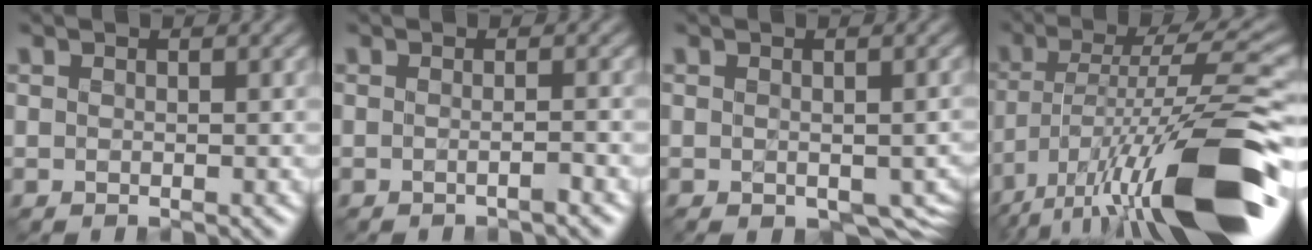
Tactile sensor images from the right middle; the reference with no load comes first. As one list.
[{"total": 0.8, "force": [-0.6, -0.4, 0.4], "torque": [-0.003, 0.001, -0.016]}, {"total": 4.4, "force": [-0.8, 2.9, 3.2], "torque": [-0.049, -0.020, -0.009]}, {"total": 15.1, "force": [-8.2, 2.2, 12.4], "torque": [-0.210, 0.007, -0.151]}]